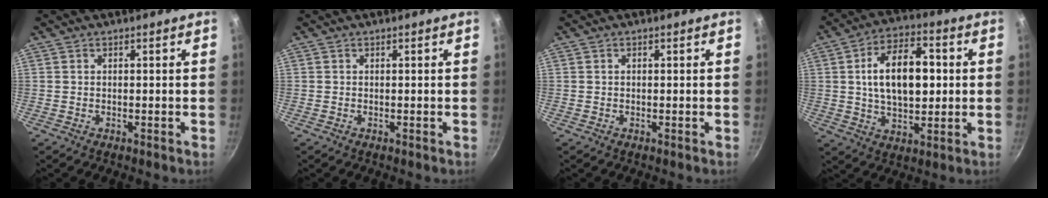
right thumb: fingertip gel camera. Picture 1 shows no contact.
{"total": 0.0}
{"total": 0.0}
{"total": 15.2, "force": [1.9, 8.5, 12.4], "torque": [-0.183, 0.008, 0.029]}